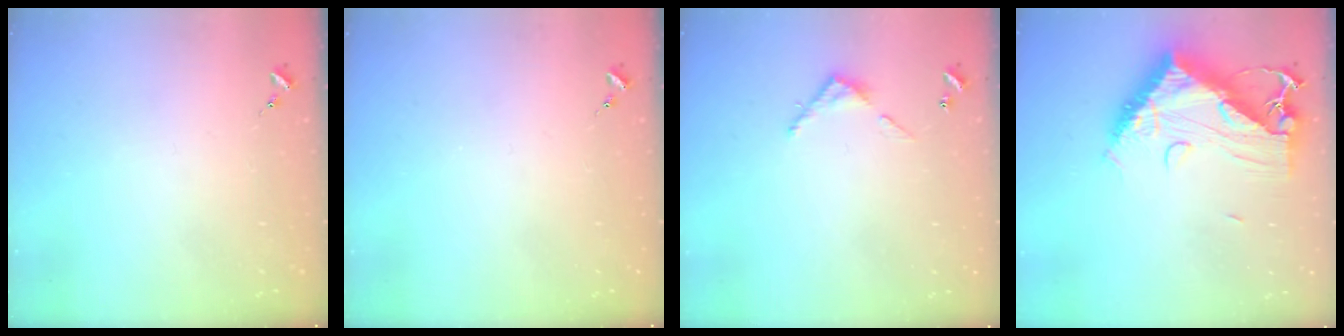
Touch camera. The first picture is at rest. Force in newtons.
{"total": 0.0}
{"total": 3.9, "press": 3.9, "slide": 0.3}
{"total": 15.7, "press": 15.6, "slide": 1.5}